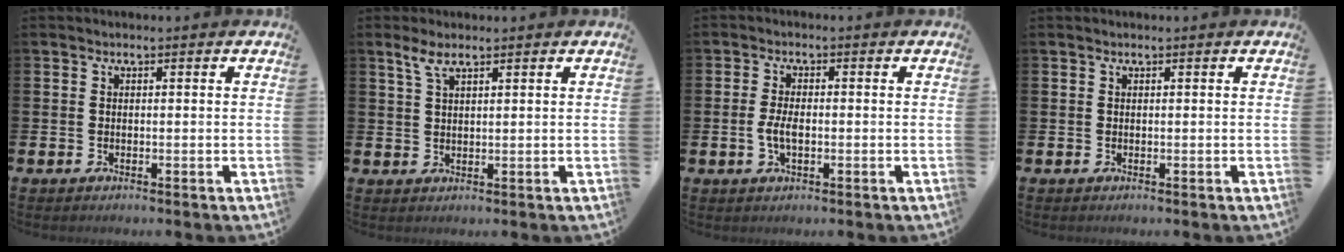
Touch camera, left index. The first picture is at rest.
{"total": 3.1, "force": [2.2, 0.9, 2.0], "torque": [-0.041, 0.005, 0.038]}
{"total": 2.9, "force": [-0.4, 1.4, 2.6], "torque": [-0.047, 0.002, -0.007]}
{"total": 0.0}